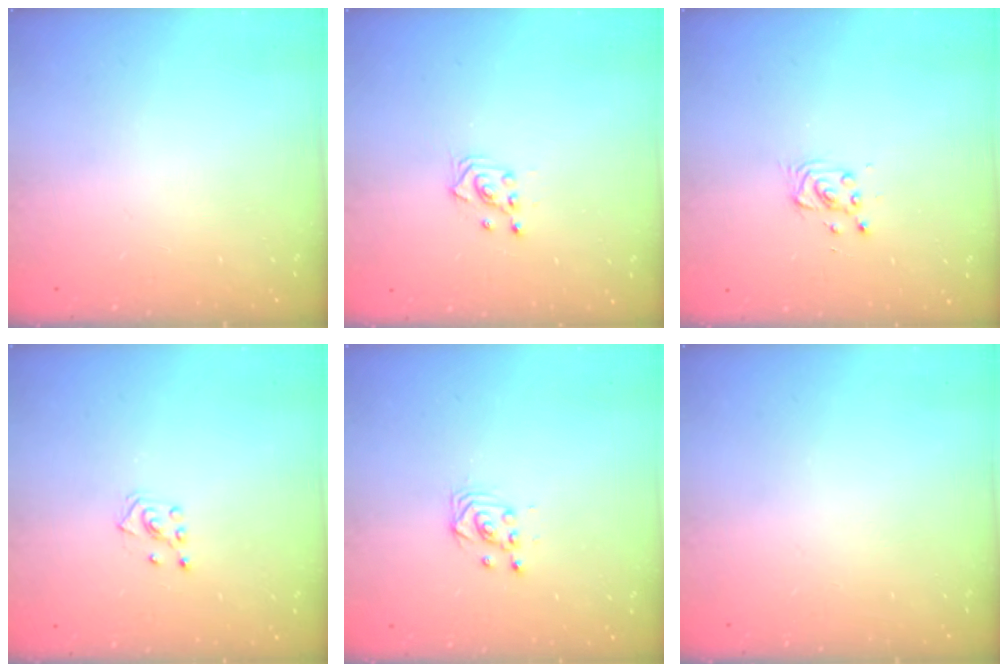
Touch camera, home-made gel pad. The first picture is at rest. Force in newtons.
{"total": 2.9, "press": 2.9, "slide": 0.2}
{"total": 2.8, "press": 2.8, "slide": 0.4}
{"total": 2.8, "press": 2.7, "slide": 0.5}
{"total": 3.4, "press": 3.3, "slide": 0.3}
{"total": 0.0}